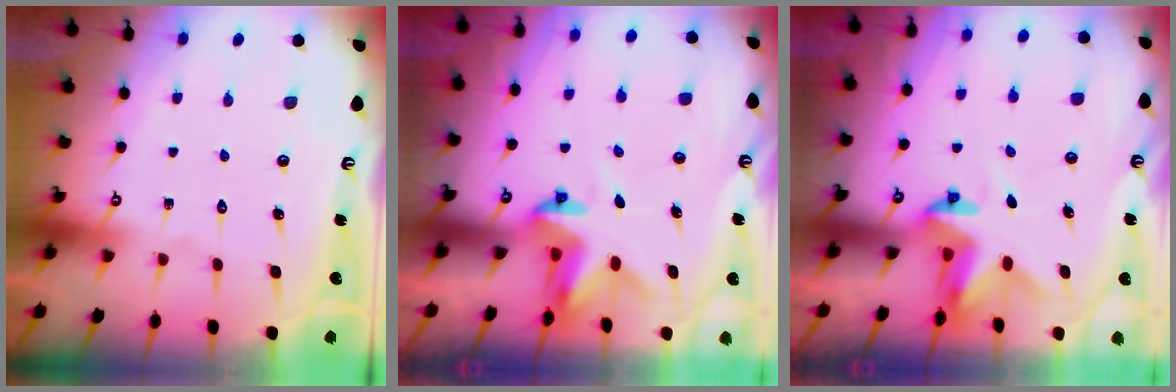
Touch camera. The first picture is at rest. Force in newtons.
{"total": 3.6, "press": 3.6, "slide": 0.0}
{"total": 3.6, "press": 3.6, "slide": 0.0}